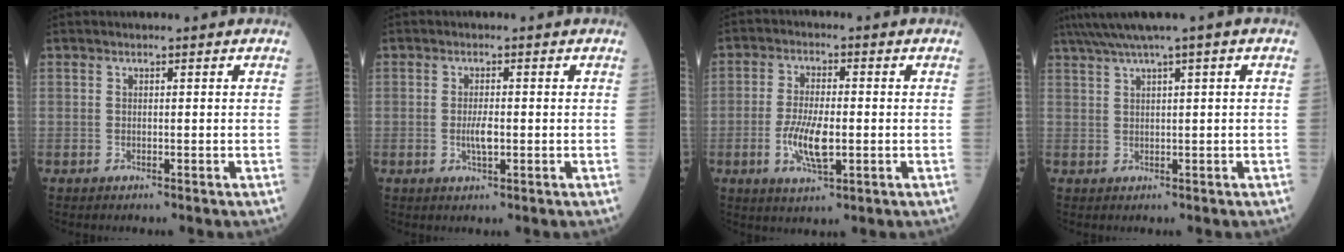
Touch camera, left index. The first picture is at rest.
{"total": 2.2, "force": [-0.3, 0.6, 2.1], "torque": [-0.044, -0.001, -0.006]}
{"total": 6.7, "force": [-1.5, 2.0, 6.3], "torque": [-0.130, -0.008, -0.028]}
{"total": 5.5, "force": [3.6, -1.0, 4.0], "torque": [-0.078, 0.024, 0.069]}